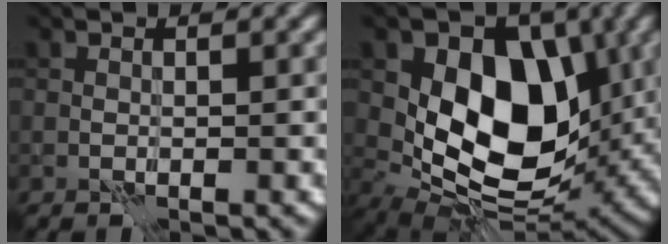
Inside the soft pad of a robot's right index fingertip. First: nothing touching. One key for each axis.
{"total": 10.9, "fx": 1.5, "fy": 7.3, "fz": 8.0, "tx": -0.122, "ty": -0.016, "tz": 0.023}